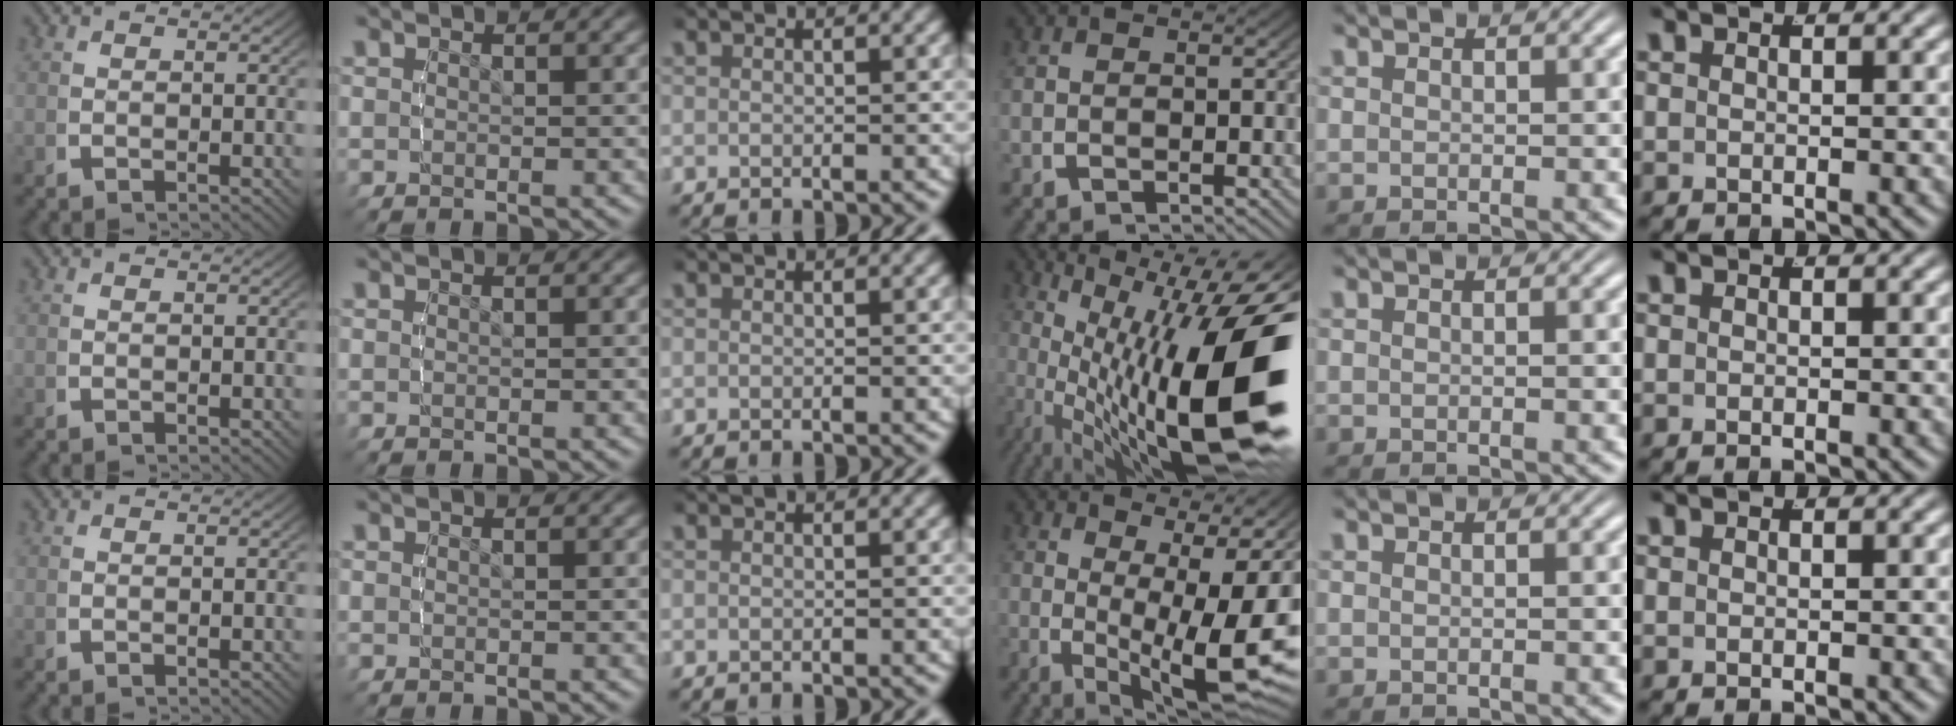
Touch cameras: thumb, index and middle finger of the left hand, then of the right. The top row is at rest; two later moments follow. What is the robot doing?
{"motion": "lift_and_place", "object": "bottle"}